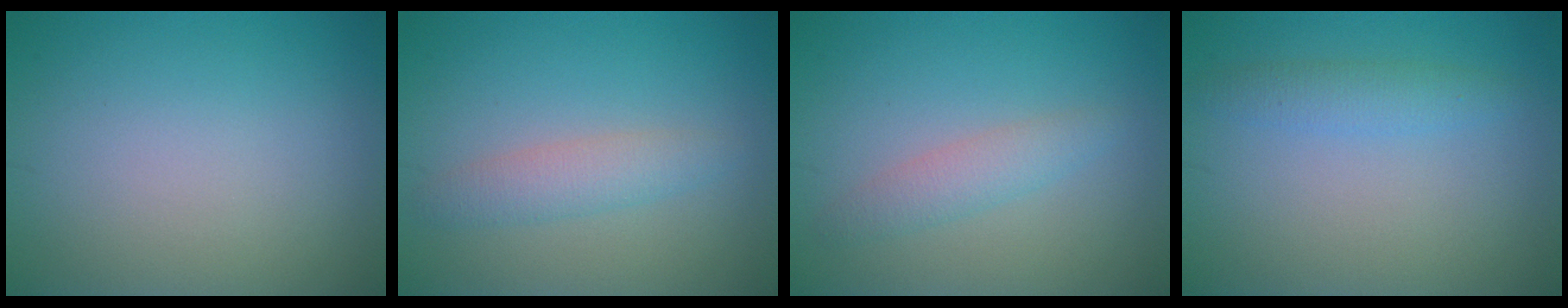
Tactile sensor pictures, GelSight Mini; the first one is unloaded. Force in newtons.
{"total": 2.5, "press": 2.5, "slide": 0.2}
{"total": 2.0, "press": 2.0, "slide": 0.0}
{"total": 2.0, "press": 2.0, "slide": 0.1}